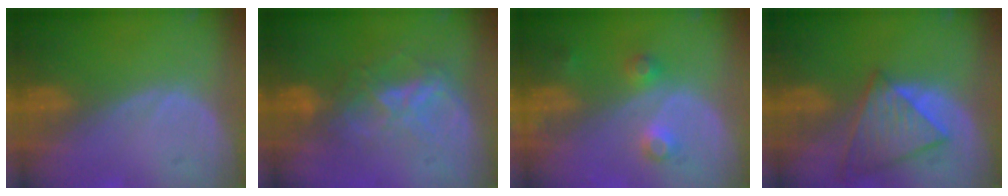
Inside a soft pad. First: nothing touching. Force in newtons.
{"total": 6.4, "press": 5.9, "slide": 2.5}
{"total": 3.8, "press": 3.5, "slide": 1.4}
{"total": 8.0, "press": 7.2, "slide": 3.5}